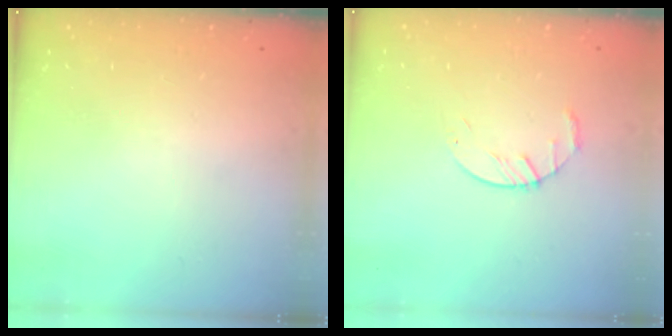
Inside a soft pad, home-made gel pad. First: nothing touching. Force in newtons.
{"total": 4.3, "press": 4.2, "slide": 0.6}